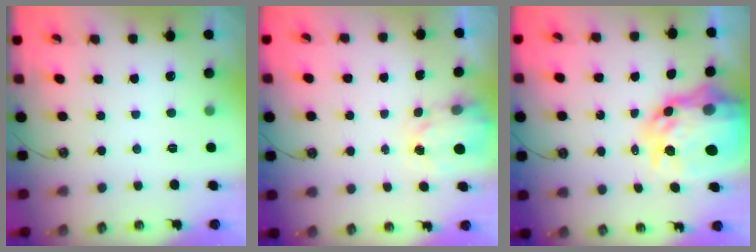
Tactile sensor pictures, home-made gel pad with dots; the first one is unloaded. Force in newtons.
{"total": 2.6, "press": 2.6, "slide": 0.4}
{"total": 14.4, "press": 14.3, "slide": 1.2}